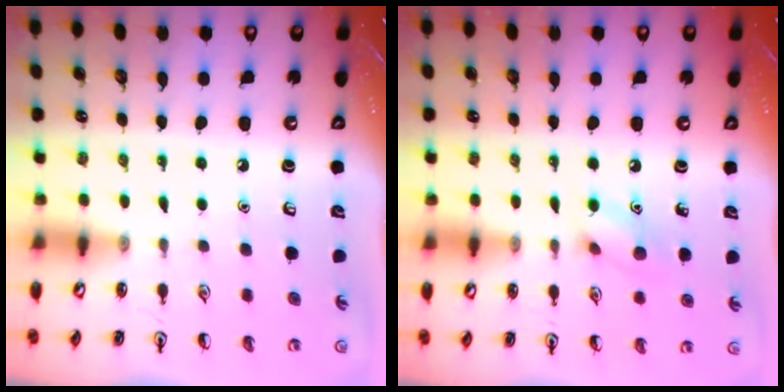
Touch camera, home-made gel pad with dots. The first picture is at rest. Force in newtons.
{"total": 7.8, "press": 7.7, "slide": 1.4}